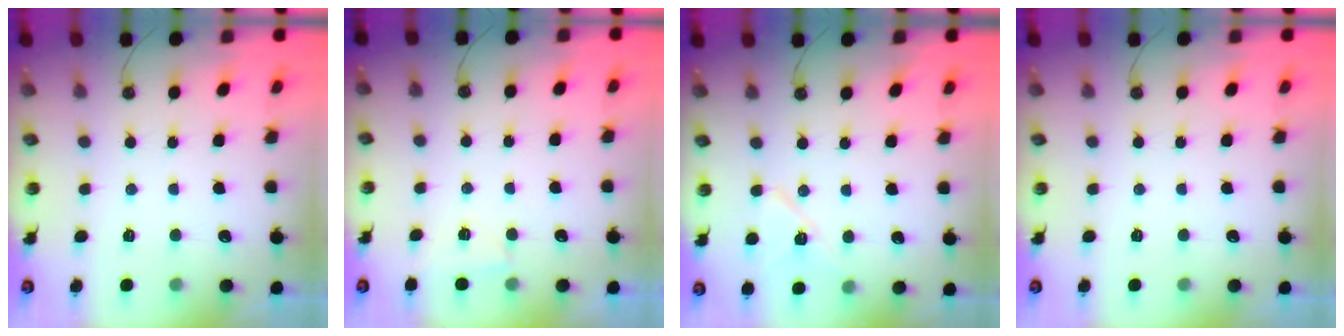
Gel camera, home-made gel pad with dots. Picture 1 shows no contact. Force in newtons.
{"total": 2.1, "press": 2.1, "slide": 0.4}
{"total": 9.1, "press": 8.6, "slide": 3.1}
{"total": 0.0}